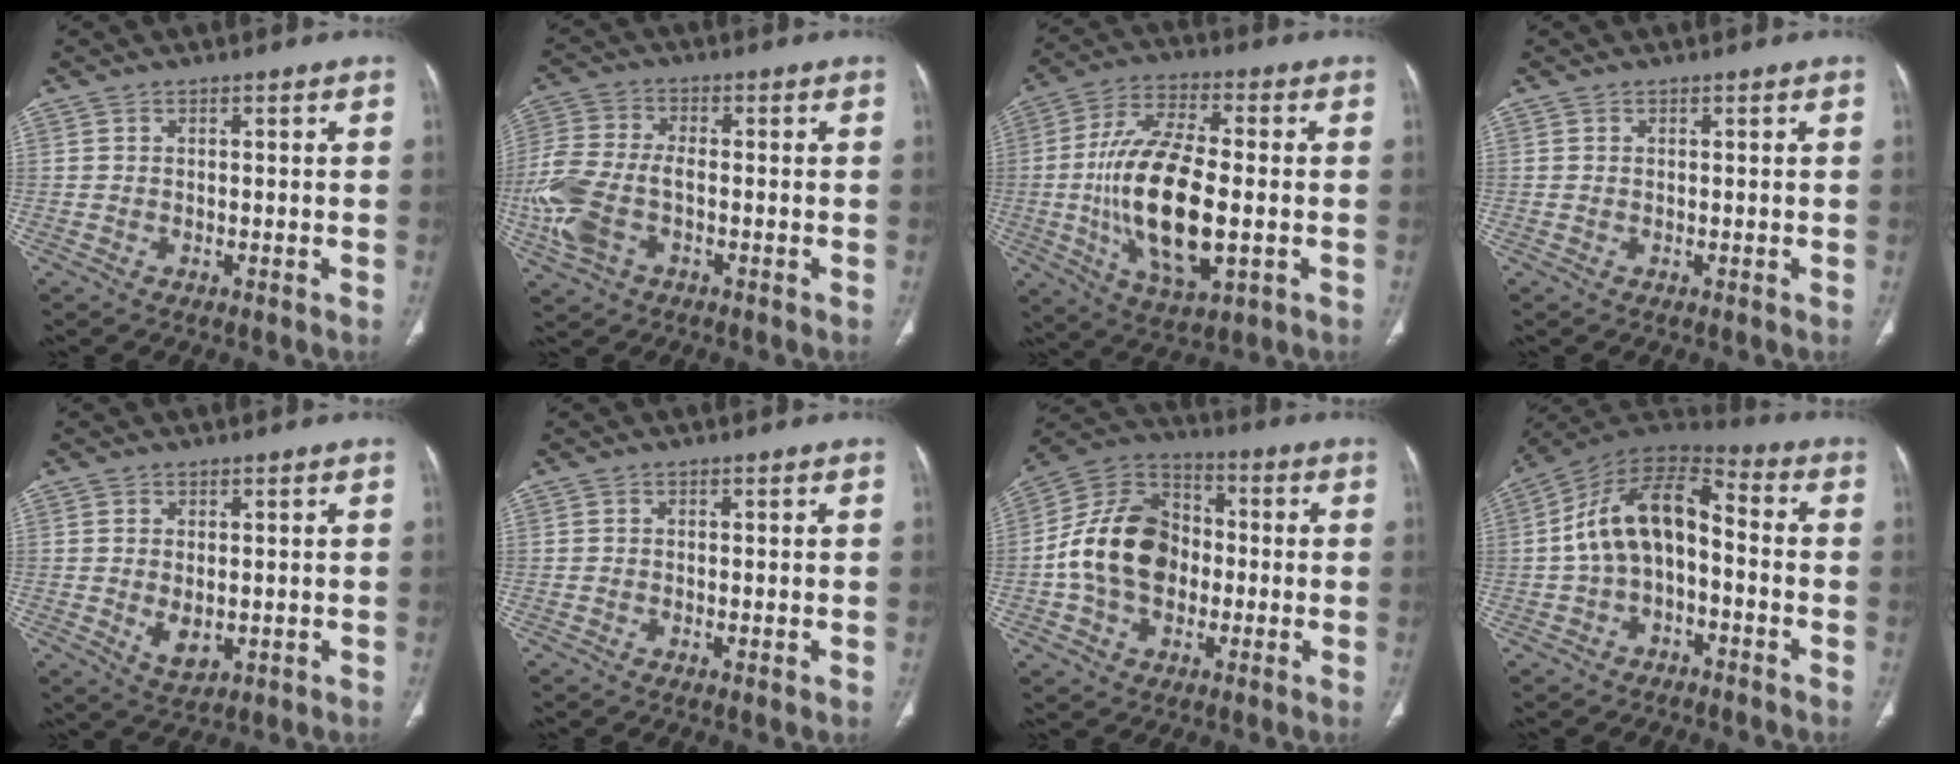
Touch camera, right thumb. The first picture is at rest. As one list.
[{"total": 12.7, "force": [-3.2, 7.4, 9.8], "torque": [-0.240, 0.014, -0.061]}, {"total": 19.6, "force": [-2.3, 8.3, 17.6], "torque": [-0.337, 0.001, -0.035]}, {"total": 0.0}, {"total": 4.6, "force": [-0.4, 2.7, 3.6], "torque": [-0.060, -0.010, 0.004]}, {"total": 0.6, "force": [-0.1, 0.2, 0.6], "torque": [-0.016, -0.004, -0.004]}, {"total": 16.5, "force": [-1.4, 12.2, 11.1], "torque": [-0.178, 0.036, -0.031]}, {"total": 13.6, "force": [-1.3, 7.8, 11.0], "torque": [-0.184, 0.054, -0.034]}]